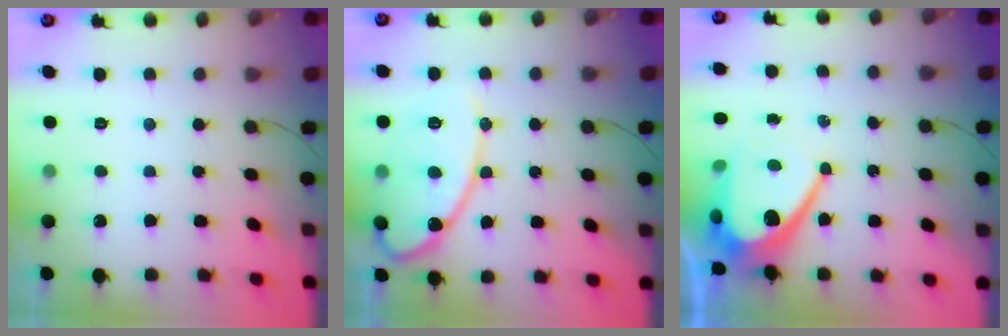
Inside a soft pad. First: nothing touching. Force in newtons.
{"total": 13.2, "press": 13.2, "slide": 0.9}
{"total": 12.7, "press": 12.7, "slide": 1.2}